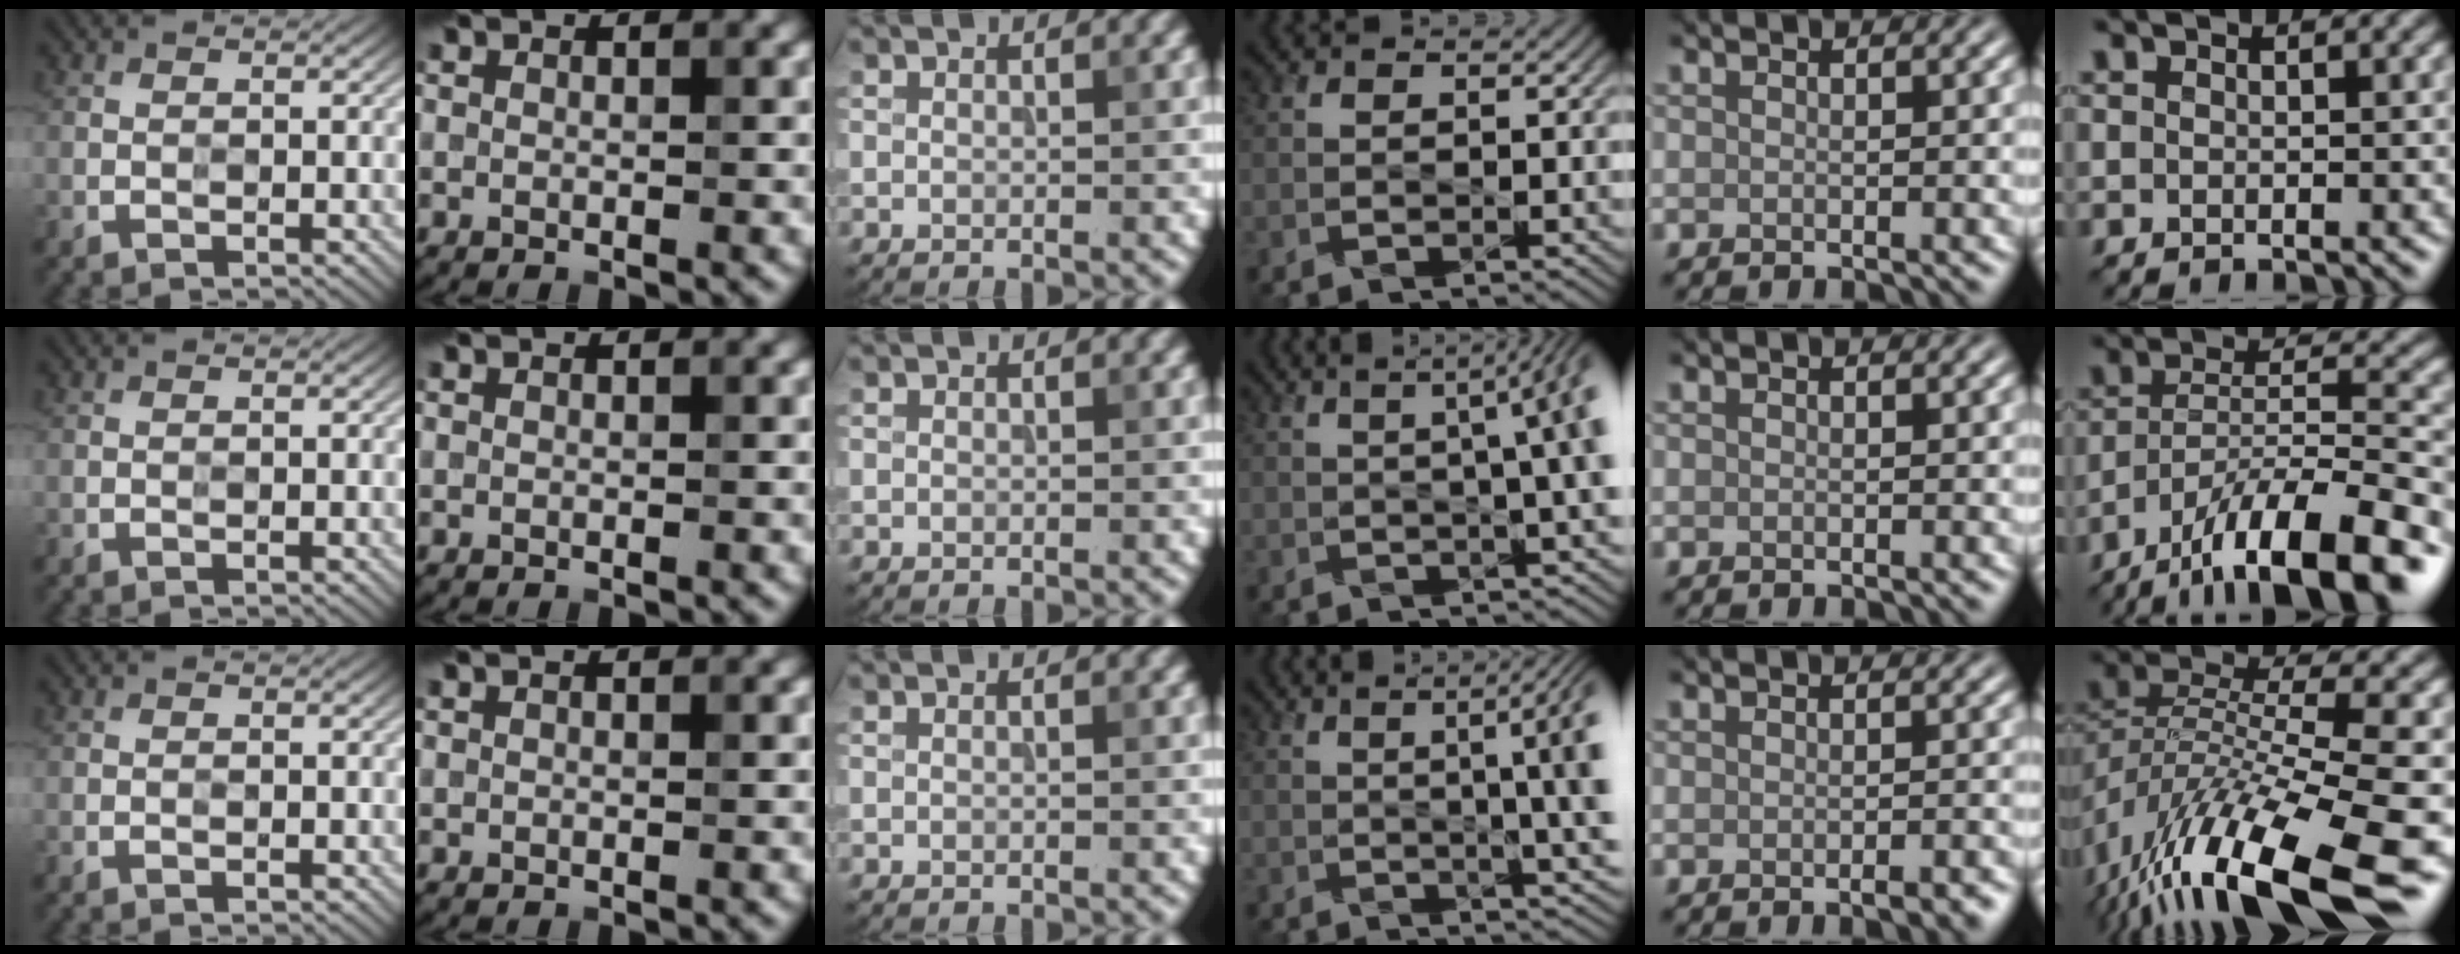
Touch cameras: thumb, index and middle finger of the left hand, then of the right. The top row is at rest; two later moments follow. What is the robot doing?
{"motion": "wipe", "object": "glass cup"}